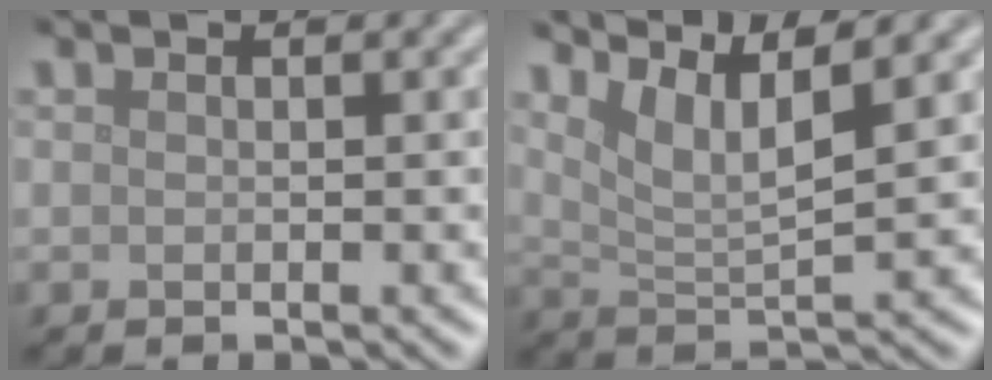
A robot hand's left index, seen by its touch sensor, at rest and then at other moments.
{"total": 4.8, "force": [3.1, 0.9, 3.6], "torque": [-0.067, 0.003, 0.062]}